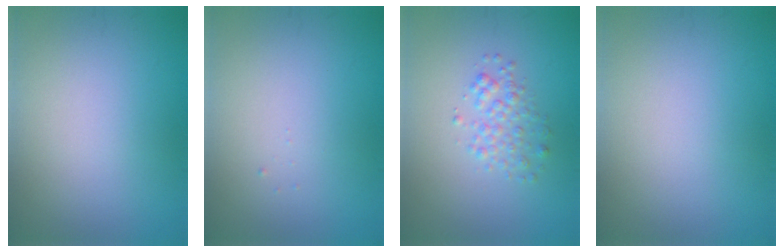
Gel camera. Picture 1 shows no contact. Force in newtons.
{"total": 0.0}
{"total": 2.0, "press": 2.0, "slide": 0.1}
{"total": 0.0}